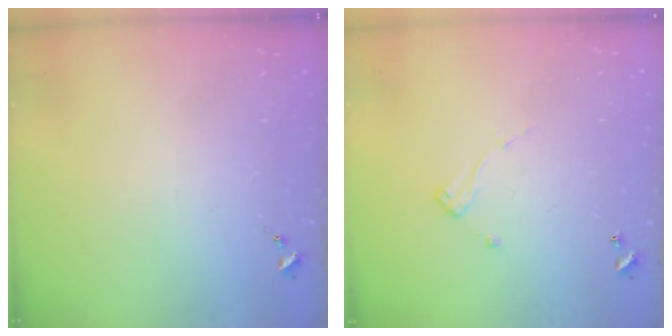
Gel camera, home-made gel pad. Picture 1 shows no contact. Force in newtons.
{"total": 6.6, "press": 6.6, "slide": 0.1}